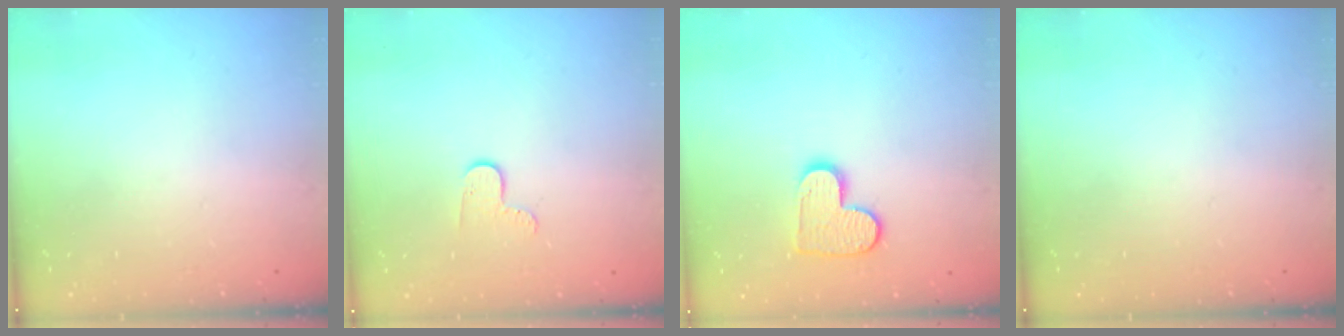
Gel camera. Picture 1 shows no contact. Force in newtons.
{"total": 6.0, "press": 6.0, "slide": 0.5}
{"total": 9.6, "press": 9.6, "slide": 0.6}
{"total": 0.0}